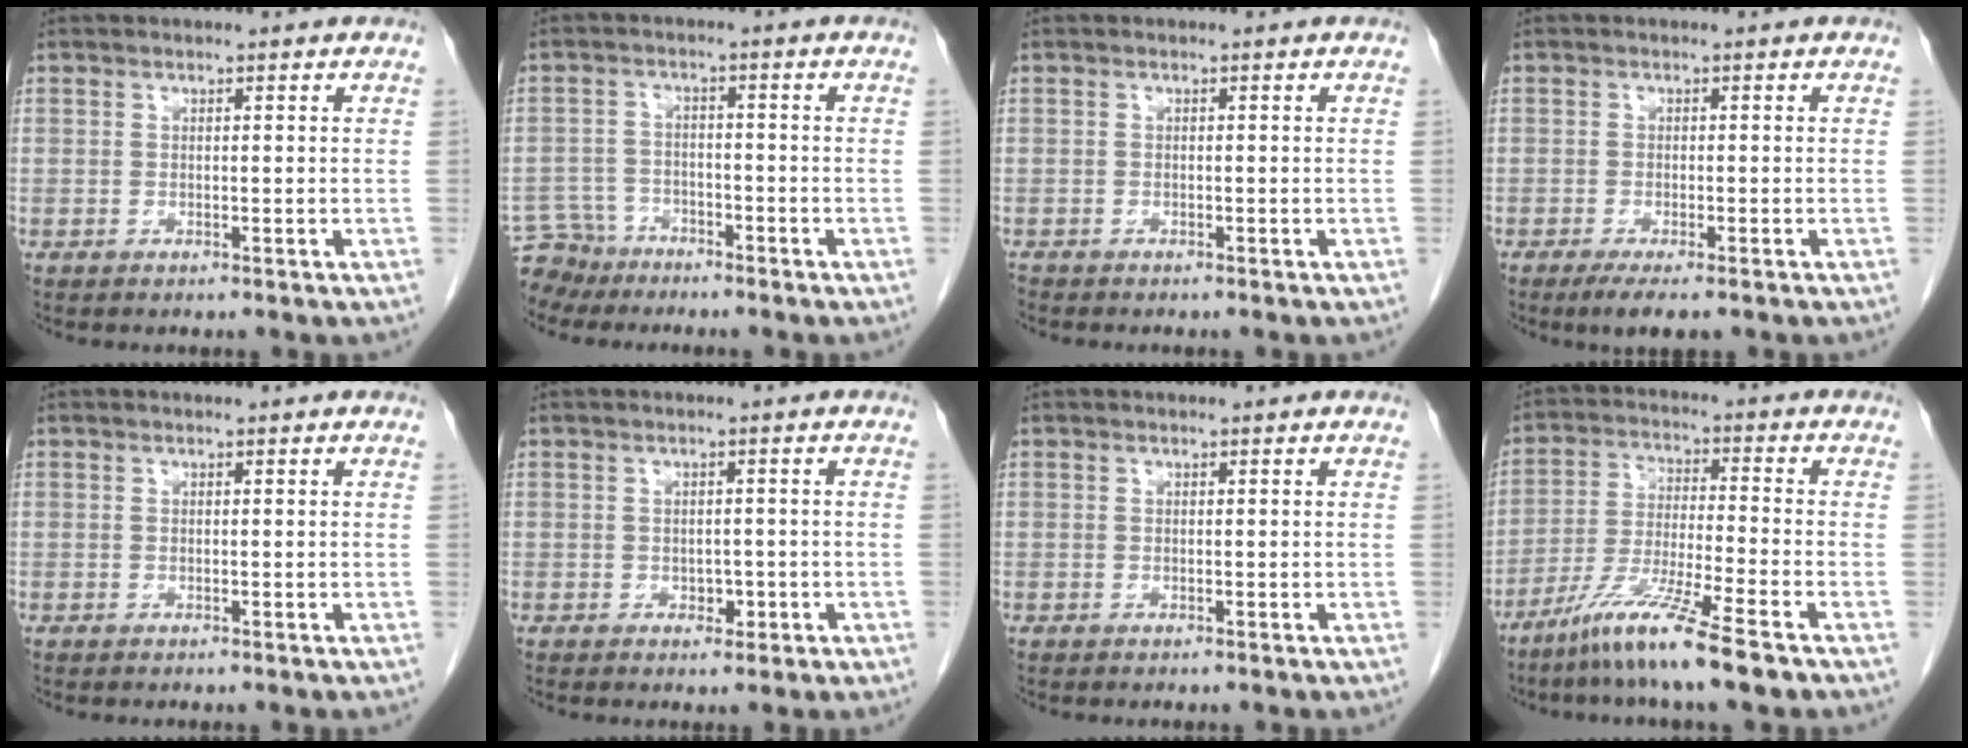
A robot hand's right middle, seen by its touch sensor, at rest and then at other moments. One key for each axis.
{"total": 5.2, "fx": -4.6, "fy": 2.5, "fz": -0.4, "tx": 0.009, "ty": -0.003, "tz": -0.085}
{"total": 0.9, "fx": -0.8, "fy": 0.3, "fz": 0.1, "tx": -0.008, "ty": -0.001, "tz": -0.015}
{"total": 4.2, "fx": -2.9, "fy": 0.7, "fz": 3.0, "tx": -0.043, "ty": -0.011, "tz": -0.042}
{"total": 0.0}
{"total": 1.8, "fx": -0.6, "fy": 1.3, "fz": 1.1, "tx": -0.013, "ty": 0.004, "tz": -0.001}
{"total": 0.0}
{"total": 9.7, "fx": -6.6, "fy": -1.1, "fz": 7.0, "tx": -0.141, "ty": -0.036, "tz": -0.131}